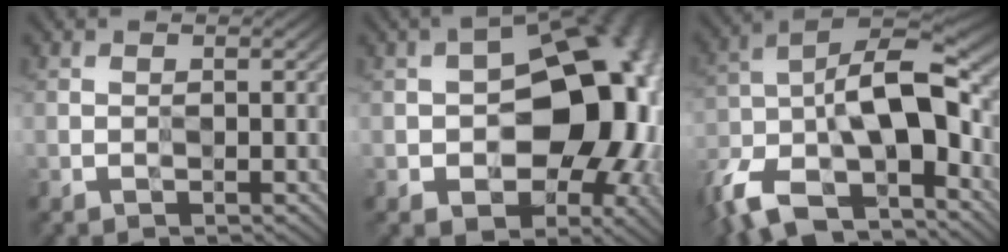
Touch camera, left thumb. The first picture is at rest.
{"total": 17.5, "force": [-2.0, 10.9, 13.6], "torque": [-0.158, -0.013, -0.030]}
{"total": 16.9, "force": [-9.2, 7.4, 12.1], "torque": [-0.250, -0.023, -0.166]}